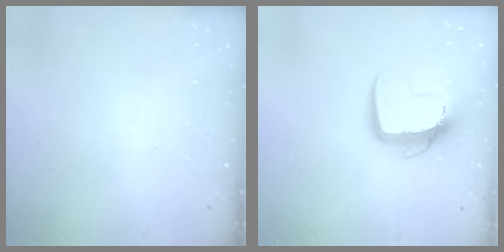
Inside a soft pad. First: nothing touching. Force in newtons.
{"total": 12.1, "press": 12.0, "slide": 1.2}